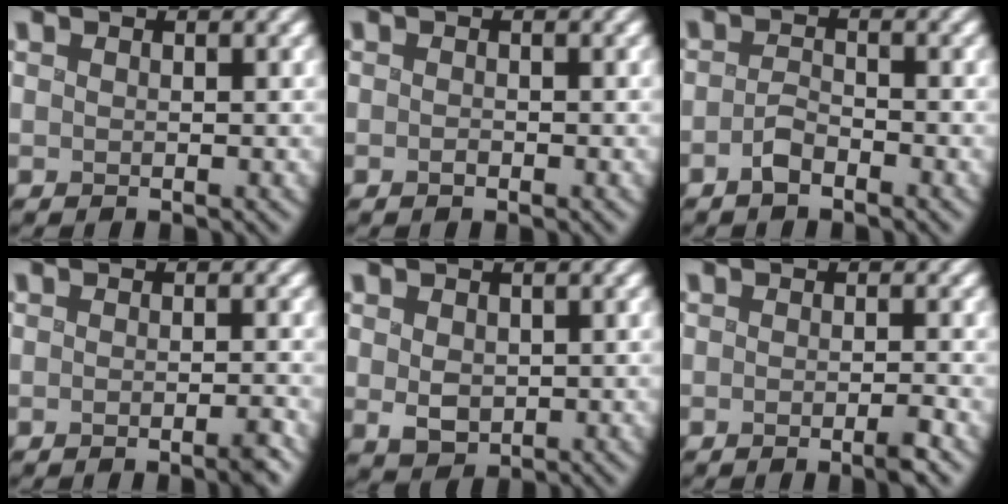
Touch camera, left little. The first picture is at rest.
{"total": 0.6, "force": [-0.5, 0.3, 0.2], "torque": [-0.002, 0.000, -0.010]}
{"total": 2.1, "force": [-1.8, 0.5, 0.8], "torque": [-0.013, 0.002, -0.040]}
{"total": 2.0, "force": [-1.2, 0.3, 1.5], "torque": [-0.010, -0.002, -0.021]}
{"total": 1.9, "force": [0.2, 1.5, 1.2], "torque": [-0.025, -0.004, 0.005]}
{"total": 1.7, "force": [-1.1, 0.1, 1.3], "torque": [-0.012, -0.003, -0.022]}